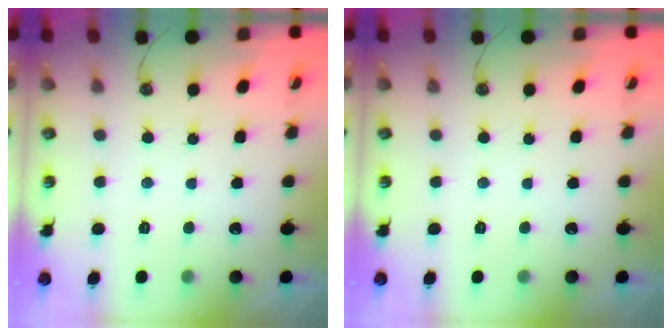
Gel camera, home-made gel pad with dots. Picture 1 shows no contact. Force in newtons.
{"total": 0.0}